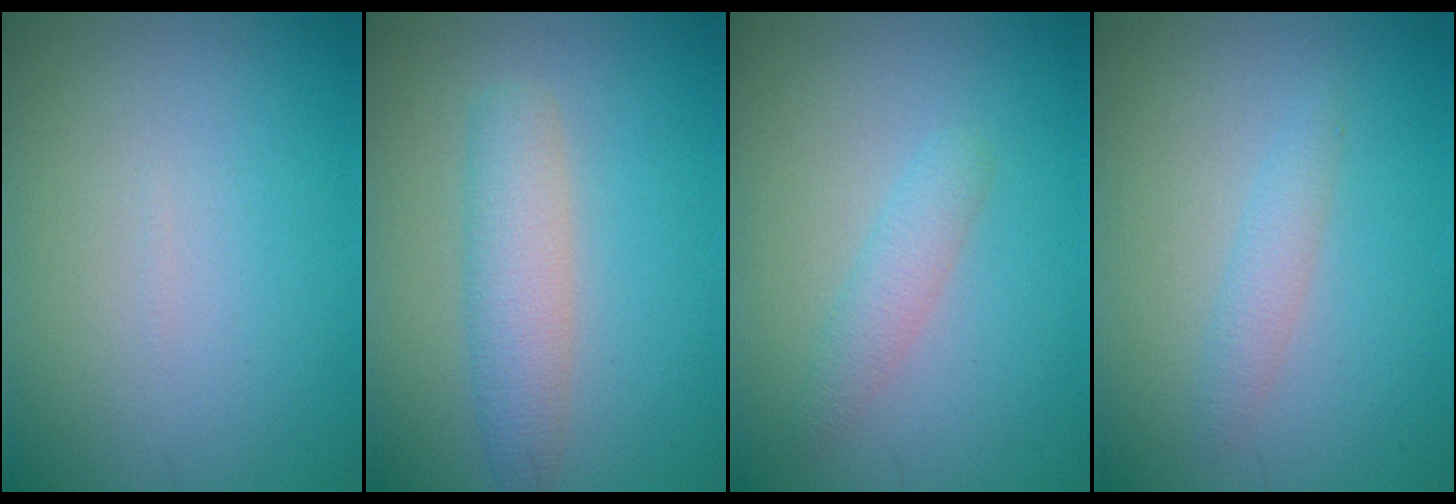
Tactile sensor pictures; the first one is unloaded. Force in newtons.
{"total": 3.5, "press": 3.5, "slide": 0.2}
{"total": 1.9, "press": 1.9, "slide": 0.0}
{"total": 1.5, "press": 1.5, "slide": 0.1}